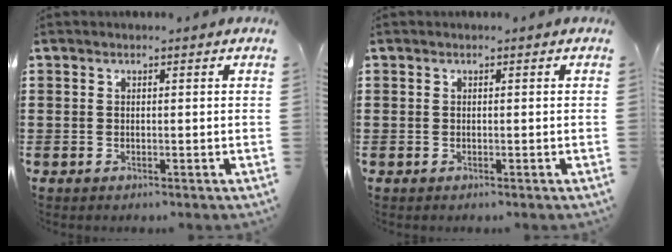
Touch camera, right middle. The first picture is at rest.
{"total": 0.0}